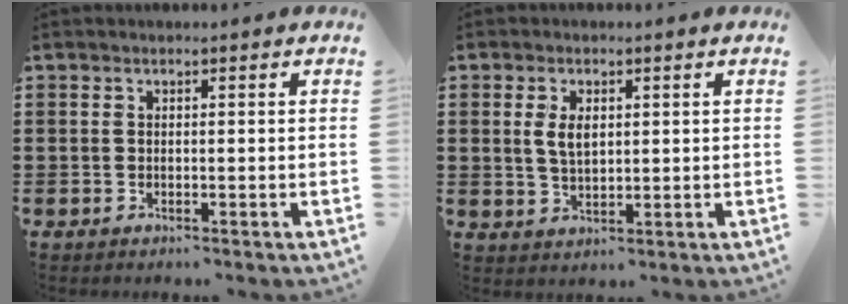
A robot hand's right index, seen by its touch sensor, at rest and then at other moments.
{"total": 3.8, "force": [0.8, 1.9, 3.1], "torque": [-0.065, 0.007, 0.013]}